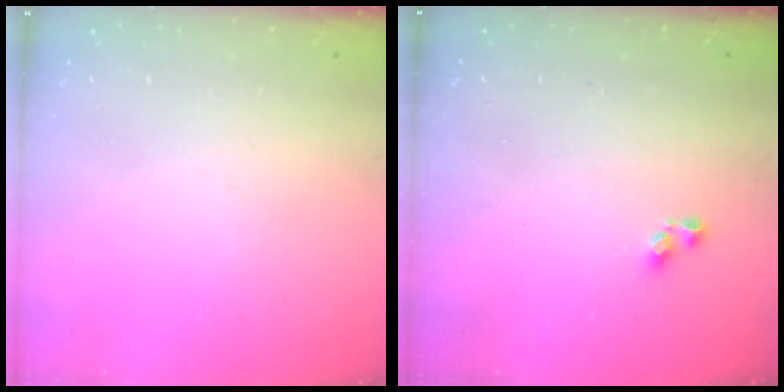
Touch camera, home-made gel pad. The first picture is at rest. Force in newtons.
{"total": 2.9, "press": 2.8, "slide": 0.6}